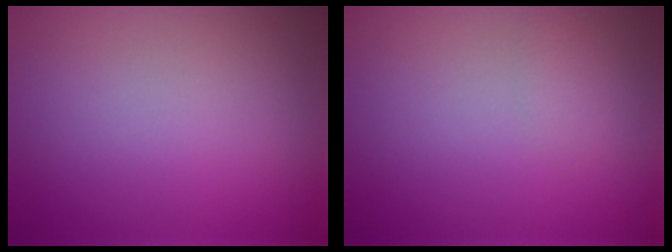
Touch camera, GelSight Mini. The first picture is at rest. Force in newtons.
{"total": 0.8, "press": 0.8, "slide": 0.0}